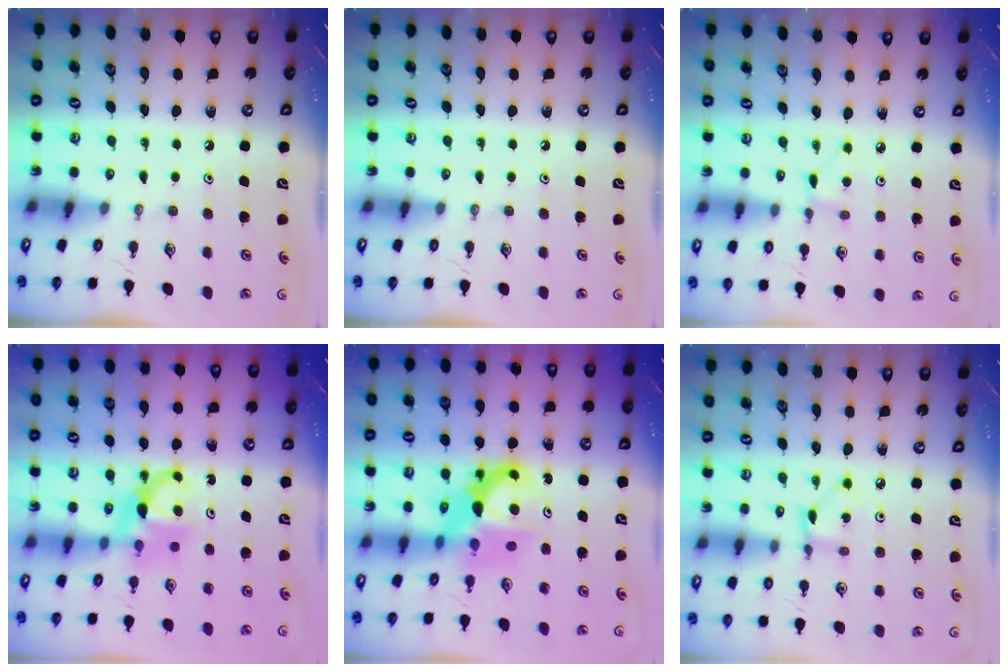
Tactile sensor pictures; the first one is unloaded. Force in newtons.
{"total": 0.0}
{"total": 2.4, "press": 2.4, "slide": 0.3}
{"total": 7.3, "press": 7.3, "slide": 0.2}
{"total": 9.7, "press": 9.7, "slide": 0.8}
{"total": 2.7, "press": 2.6, "slide": 0.3}